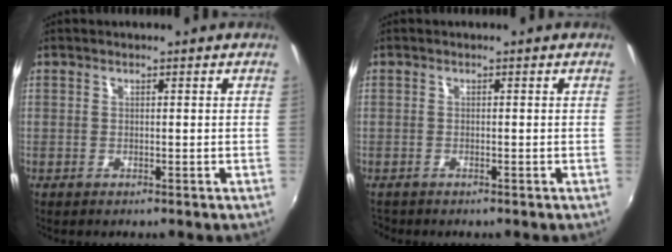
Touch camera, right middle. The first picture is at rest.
{"total": 1.1, "force": [-1.0, 0.4, 0.2], "torque": [-0.007, -0.001, -0.016]}